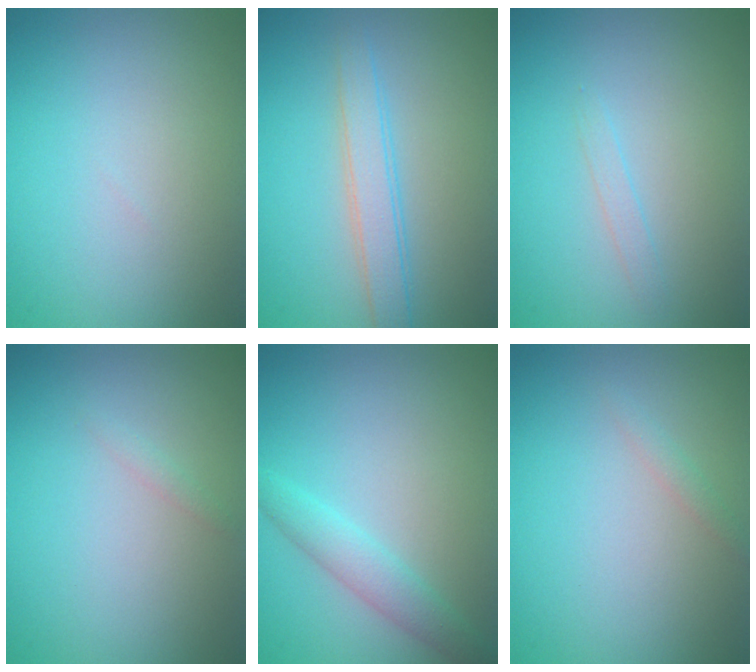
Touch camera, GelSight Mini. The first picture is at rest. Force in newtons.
{"total": 2.8, "press": 2.7, "slide": 0.1}
{"total": 0.8, "press": 0.8, "slide": 0.1}
{"total": 0.7, "press": 0.7, "slide": 0.0}
{"total": 2.4, "press": 2.4, "slide": 0.0}
{"total": 0.8, "press": 0.8, "slide": 0.0}